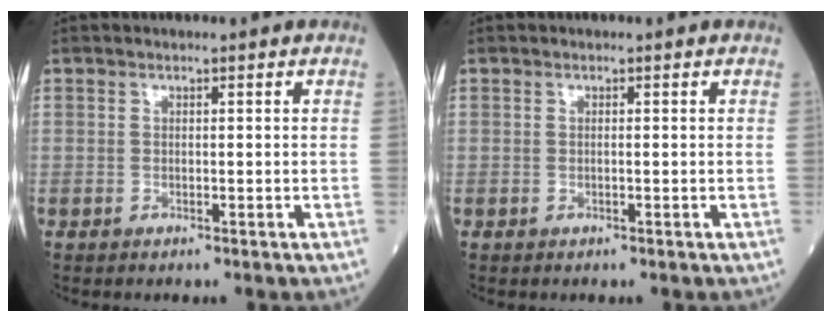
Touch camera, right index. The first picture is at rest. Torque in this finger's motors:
{"motor_torque": [0.11, -0.05, 0.06, 0.02]}